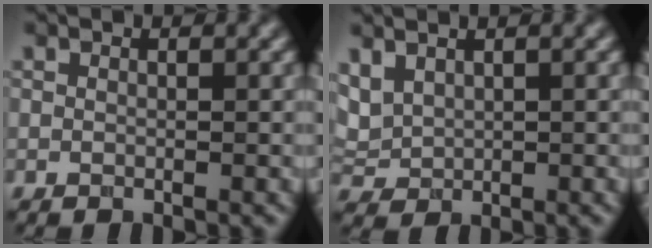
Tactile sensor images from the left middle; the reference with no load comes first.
{"total": 2.4, "force": [1.3, 1.5, 1.4], "torque": [-0.038, 0.007, 0.037]}